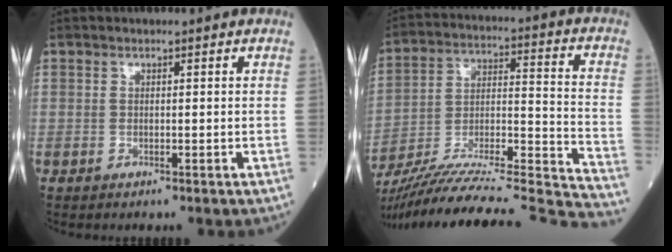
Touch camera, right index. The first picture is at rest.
{"total": 33.0, "force": [-30.7, -0.1, 12.3], "torque": [-0.152, -0.027, -0.449]}